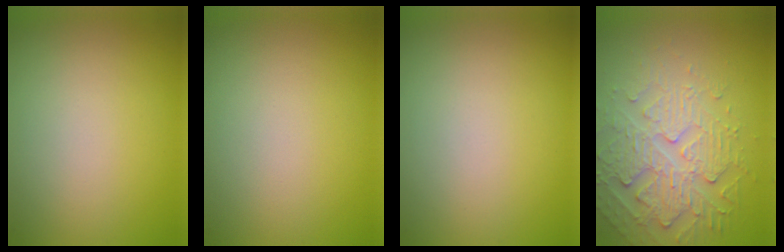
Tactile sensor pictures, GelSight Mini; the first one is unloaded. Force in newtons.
{"total": 0.0}
{"total": 0.0}
{"total": 5.0, "press": 4.3, "slide": 2.6}